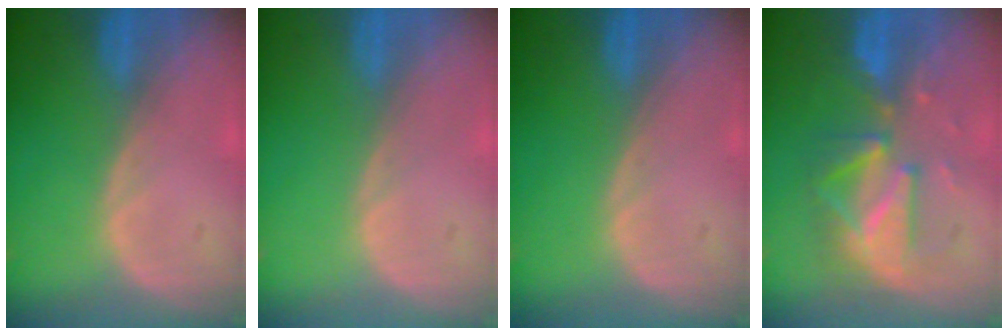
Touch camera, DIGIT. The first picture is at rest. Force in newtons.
{"total": 0.0}
{"total": 0.0}
{"total": 8.1, "press": 8.0, "slide": 0.6}